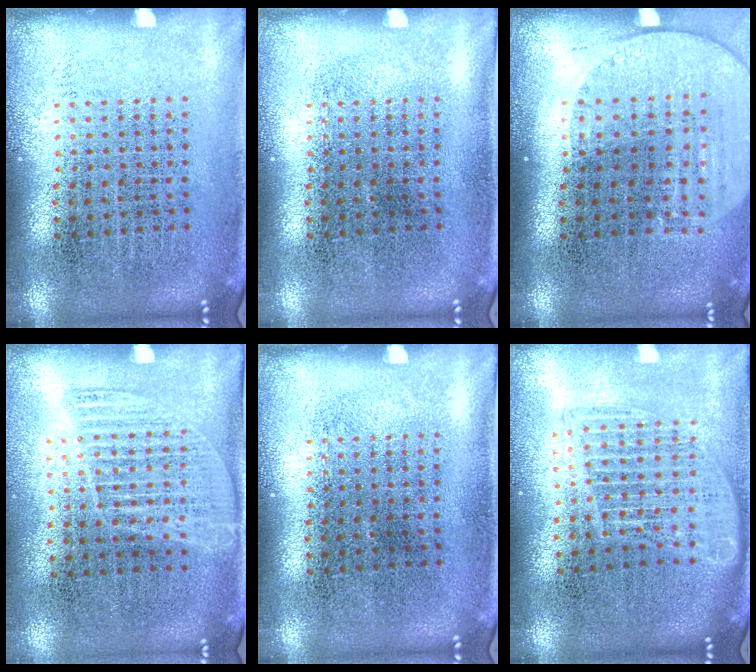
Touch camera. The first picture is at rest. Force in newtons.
{"total": 0.0}
{"total": 1.6, "press": 1.4, "slide": 0.7}
{"total": 1.1, "press": 1.0, "slide": 0.5}
{"total": 0.0}
{"total": 1.7, "press": 1.5, "slide": 0.8}